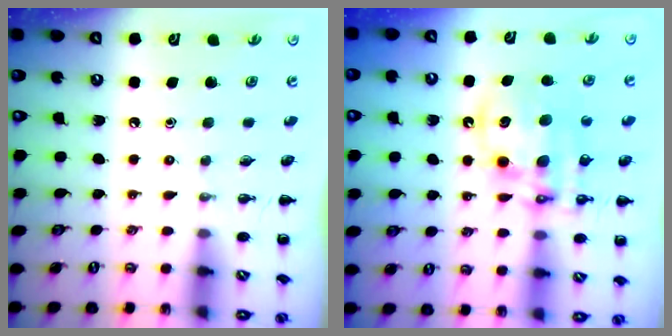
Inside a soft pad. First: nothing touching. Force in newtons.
{"total": 13.8, "press": 13.4, "slide": 3.3}